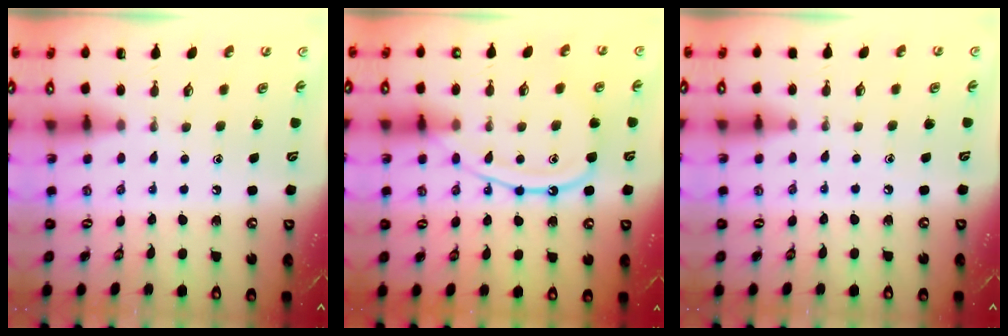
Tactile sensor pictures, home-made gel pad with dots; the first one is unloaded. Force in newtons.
{"total": 13.7, "press": 13.6, "slide": 1.3}
{"total": 2.6, "press": 2.6, "slide": 0.3}